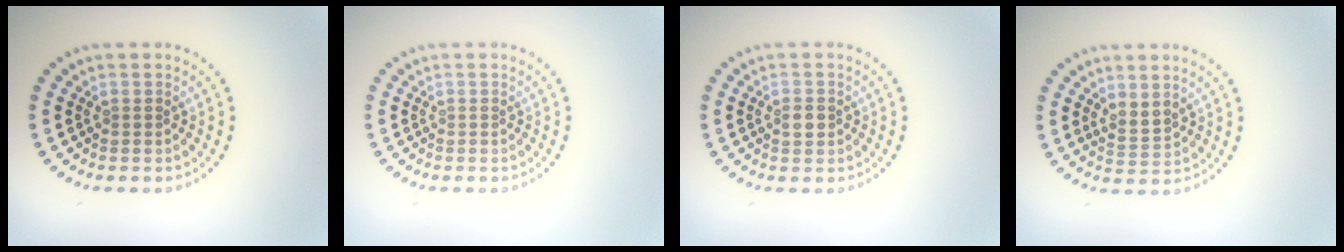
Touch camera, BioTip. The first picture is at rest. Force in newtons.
{"total": 0.0}
{"total": 1.6, "press": 1.5, "slide": 0.3}
{"total": 1.8, "press": 1.5, "slide": 0.9}